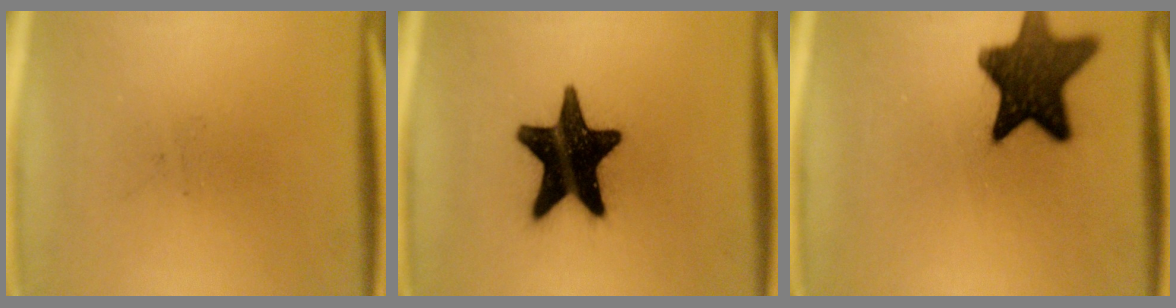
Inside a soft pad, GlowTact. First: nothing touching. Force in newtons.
{"total": 19.1}
{"total": 13.0}